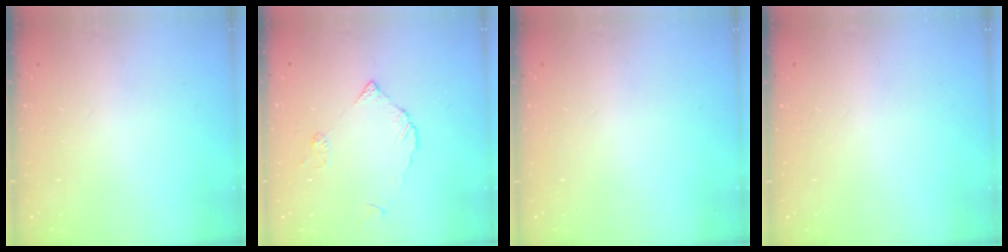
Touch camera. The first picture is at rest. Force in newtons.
{"total": 4.0, "press": 4.0, "slide": 0.4}
{"total": 0.0}
{"total": 0.0}